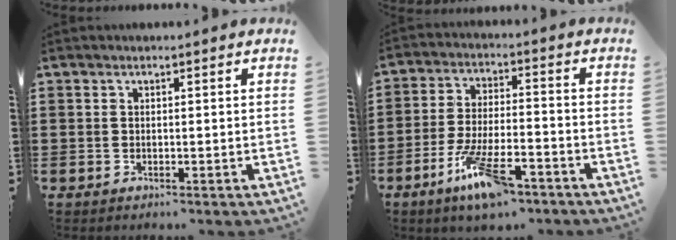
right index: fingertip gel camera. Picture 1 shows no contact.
{"total": 10.9, "force": [-6.4, 3.1, 8.2], "torque": [-0.171, 0.003, -0.119]}